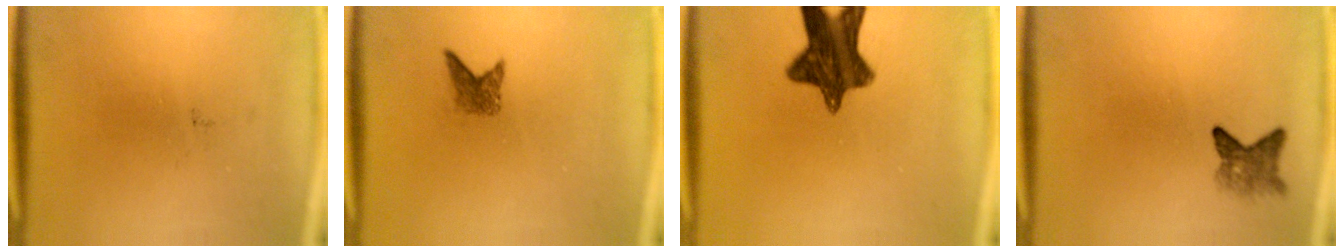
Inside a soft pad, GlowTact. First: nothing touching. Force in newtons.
{"total": 1.9}
{"total": 11.6}
{"total": 2.8}